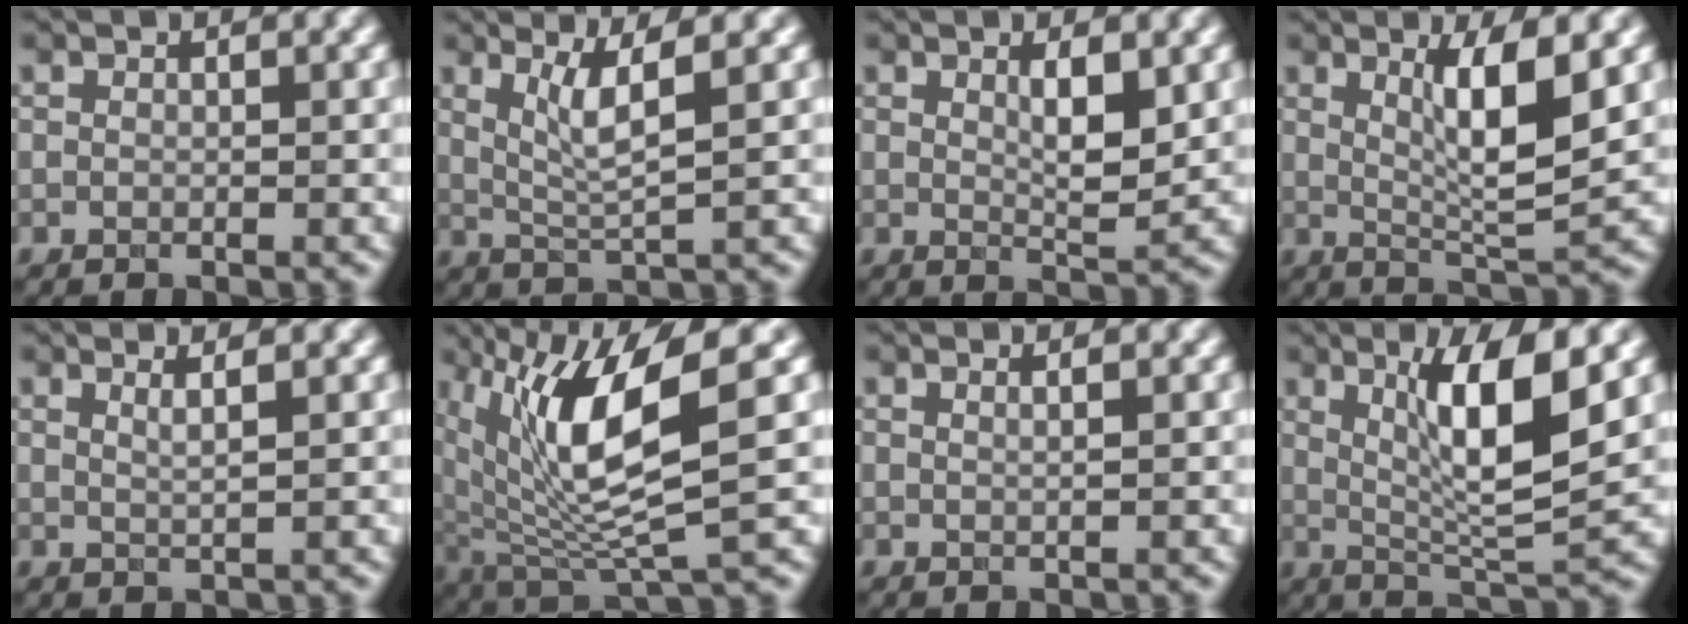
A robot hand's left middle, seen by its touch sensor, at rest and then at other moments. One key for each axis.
{"total": 3.7, "fx": 1.2, "fy": 0.6, "fz": 3.5, "tx": -0.071, "ty": -0.006, "tz": 0.032}
{"total": 3.1, "fx": 0.8, "fy": 0.6, "fz": 2.9, "tx": -0.051, "ty": -0.009, "tz": 0.015}
{"total": 5.8, "fx": 1.5, "fy": 1.1, "fz": 5.5, "tx": -0.090, "ty": -0.011, "tz": 0.030}
{"total": 1.9, "fx": 0.9, "fy": 0.6, "fz": 1.5, "tx": -0.019, "ty": 0.005, "tz": 0.003}
{"total": 9.8, "fx": 2.5, "fy": 2.6, "fz": 9.1, "tx": -0.179, "ty": -0.007, "tz": 0.054}
{"total": 1.8, "fx": 0.8, "fy": 0.9, "fz": 1.3, "tx": 0.000, "ty": 0.002, "tz": -0.013}
{"total": 7.8, "fx": 2.1, "fy": 1.6, "fz": 7.4, "tx": -0.116, "ty": -0.013, "tz": 0.041}